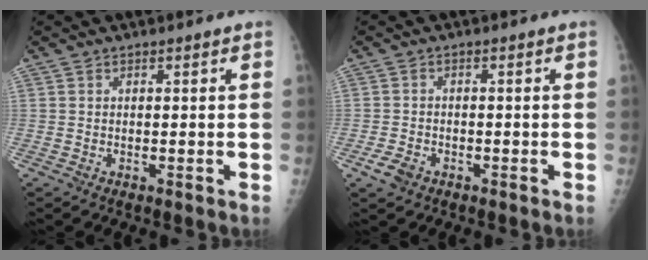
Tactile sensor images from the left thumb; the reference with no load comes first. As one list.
[{"total": 3.1, "force": [-1.9, 2.0, 1.5], "torque": [-0.028, 0.007, -0.030]}]